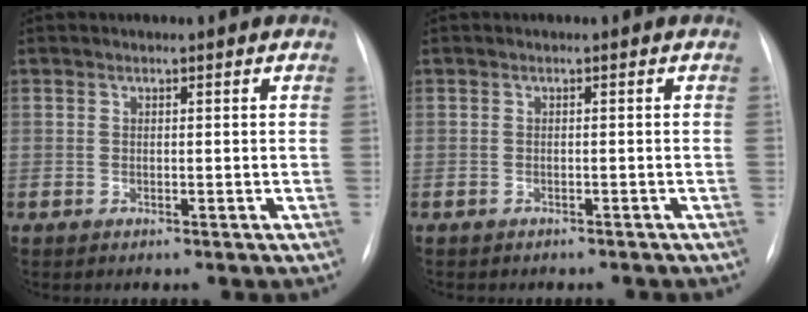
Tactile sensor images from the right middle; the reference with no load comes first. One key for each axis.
{"total": 3.0, "fx": -2.6, "fy": 1.1, "fz": 1.0, "tx": -0.016, "ty": -0.004, "tz": -0.027}